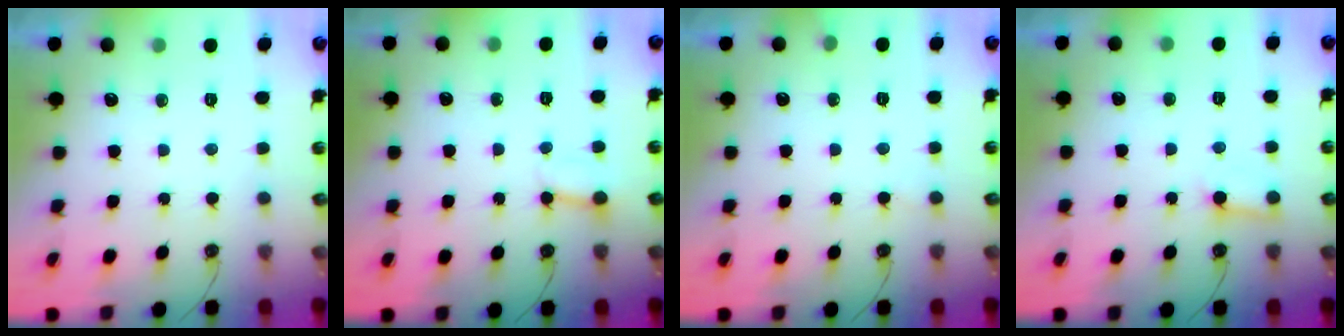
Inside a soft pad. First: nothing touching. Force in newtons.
{"total": 3.2, "press": 3.2, "slide": 0.3}
{"total": 6.3, "press": 6.2, "slide": 0.4}
{"total": 4.7, "press": 4.7, "slide": 0.4}